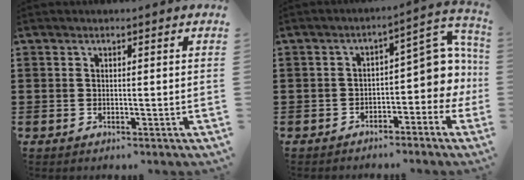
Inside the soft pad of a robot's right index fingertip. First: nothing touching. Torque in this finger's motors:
{"motor_torque": [1.43, -0.21, 0.55, 0.05]}